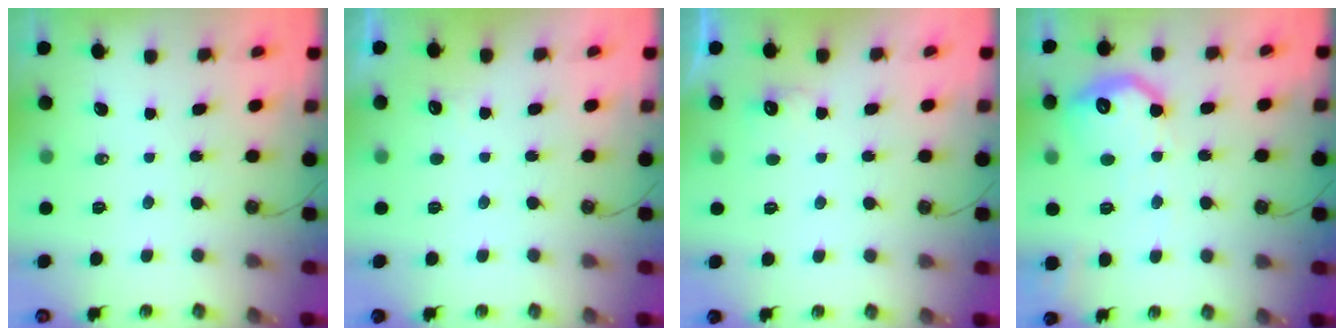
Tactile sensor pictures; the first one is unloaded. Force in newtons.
{"total": 3.9, "press": 3.8, "slide": 1.1}
{"total": 7.3, "press": 7.1, "slide": 1.3}
{"total": 16.3, "press": 16.3, "slide": 1.0}